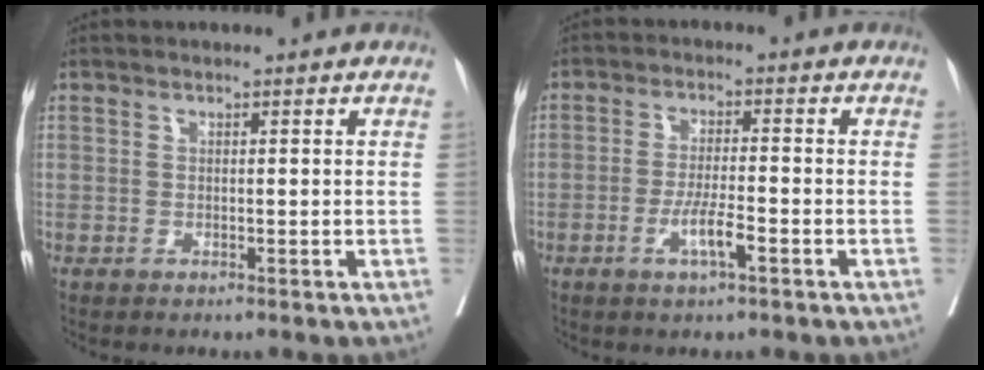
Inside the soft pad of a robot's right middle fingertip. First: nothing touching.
{"total": 6.3, "force": [-2.8, 0.6, 5.6], "torque": [-0.106, -0.006, -0.049]}